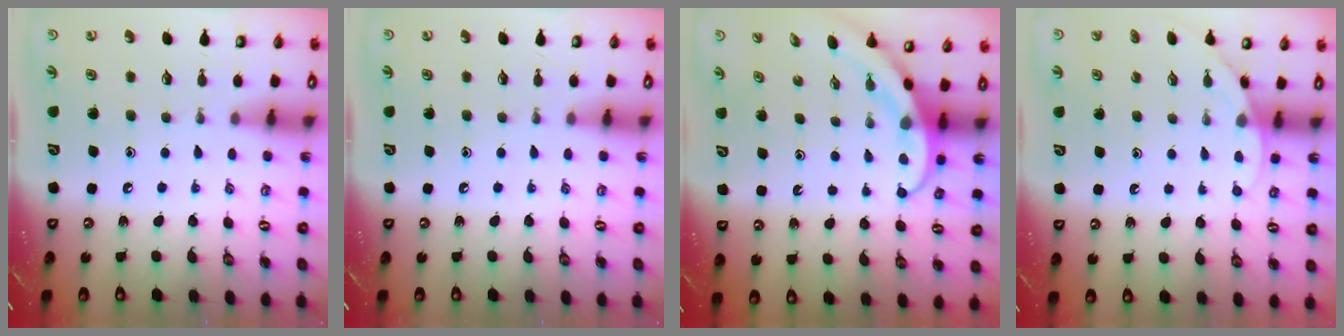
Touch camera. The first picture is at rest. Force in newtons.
{"total": 0.0}
{"total": 3.8, "press": 3.8, "slide": 0.3}
{"total": 3.6, "press": 3.6, "slide": 0.1}